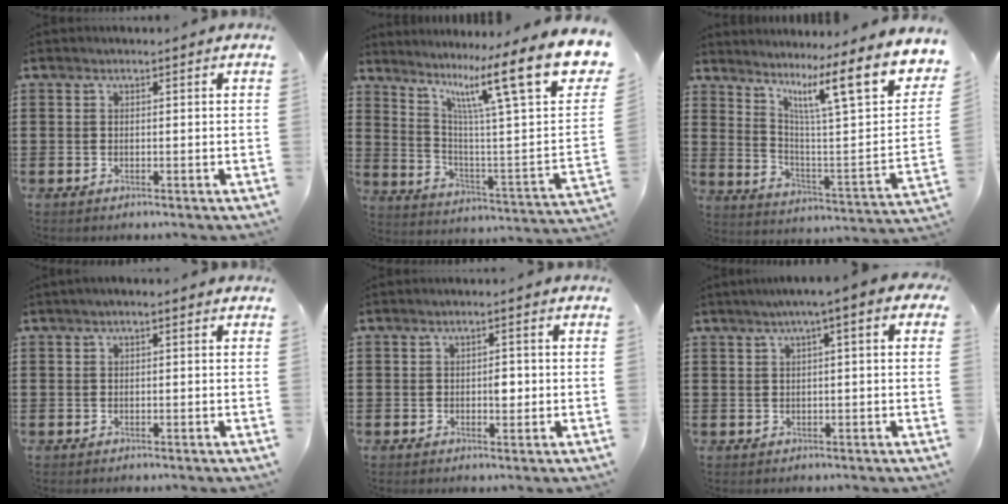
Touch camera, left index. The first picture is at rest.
{"total": 16.3, "force": [9.0, 2.0, 13.4], "torque": [-0.256, -0.057, 0.133]}
{"total": 13.0, "force": [7.9, 1.5, 10.3], "torque": [-0.188, -0.062, 0.115]}
{"total": 0.5, "force": [-0.1, 0.2, 0.5], "torque": [-0.009, -0.001, -0.001]}
{"total": 1.8, "force": [-0.2, 1.1, 1.5], "torque": [-0.020, 0.002, -0.006]}
{"total": 3.1, "force": [0.7, 0.0, 3.0], "torque": [-0.057, 0.000, 0.011]}